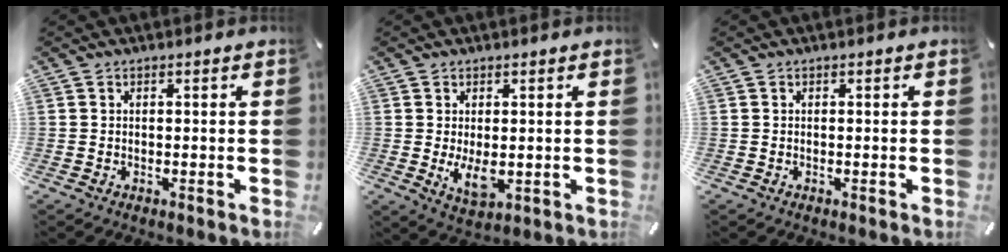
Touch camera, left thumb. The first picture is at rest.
{"total": 6.1, "force": [-0.3, 2.8, 5.4], "torque": [-0.119, -0.014, -0.009]}
{"total": 0.0}